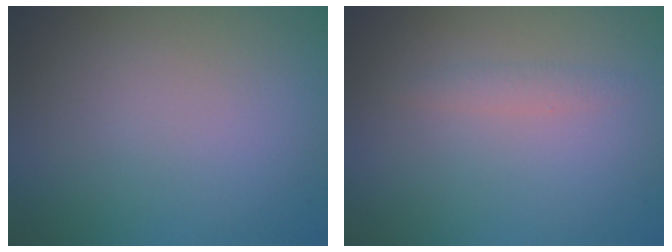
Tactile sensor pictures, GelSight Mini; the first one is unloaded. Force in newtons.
{"total": 1.0, "press": 1.0, "slide": 0.0}